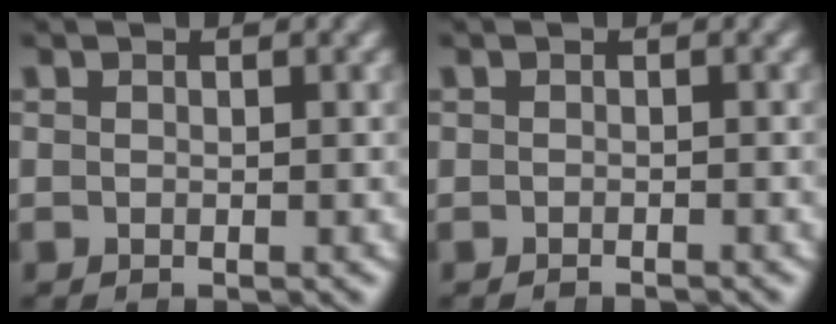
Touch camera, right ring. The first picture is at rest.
{"total": 0.9, "force": [-0.8, -0.4, -0.2], "torque": [0.006, -0.005, -0.010]}